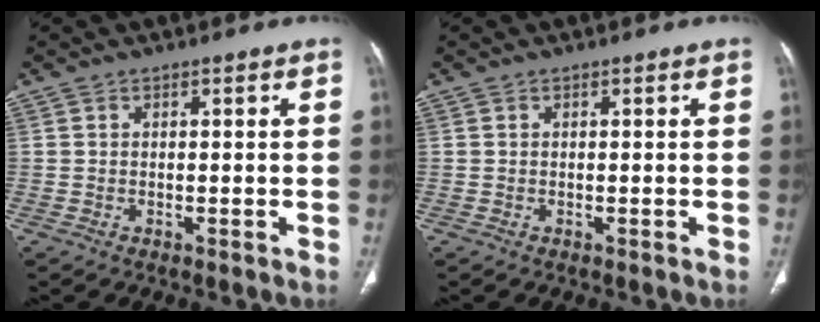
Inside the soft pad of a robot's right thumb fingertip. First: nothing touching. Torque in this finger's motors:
{"motor_torque": [-0.02, 0.04, 0.00, 0.00, 0.00]}